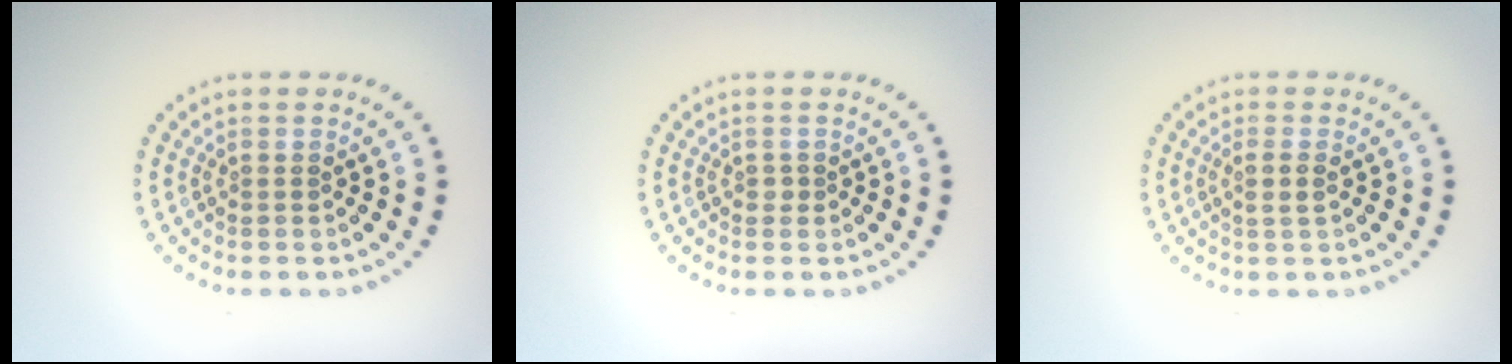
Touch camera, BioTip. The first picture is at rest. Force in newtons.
{"total": 0.5, "press": 0.4, "slide": 0.3}
{"total": 1.3, "press": 1.1, "slide": 0.7}